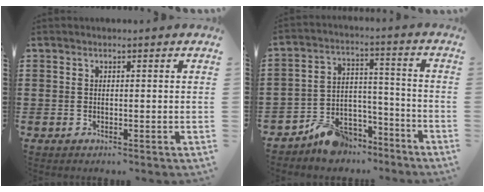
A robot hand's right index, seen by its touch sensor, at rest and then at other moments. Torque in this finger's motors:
{"motor_torque": [0.36, -0.12, 0.10, 0.06]}